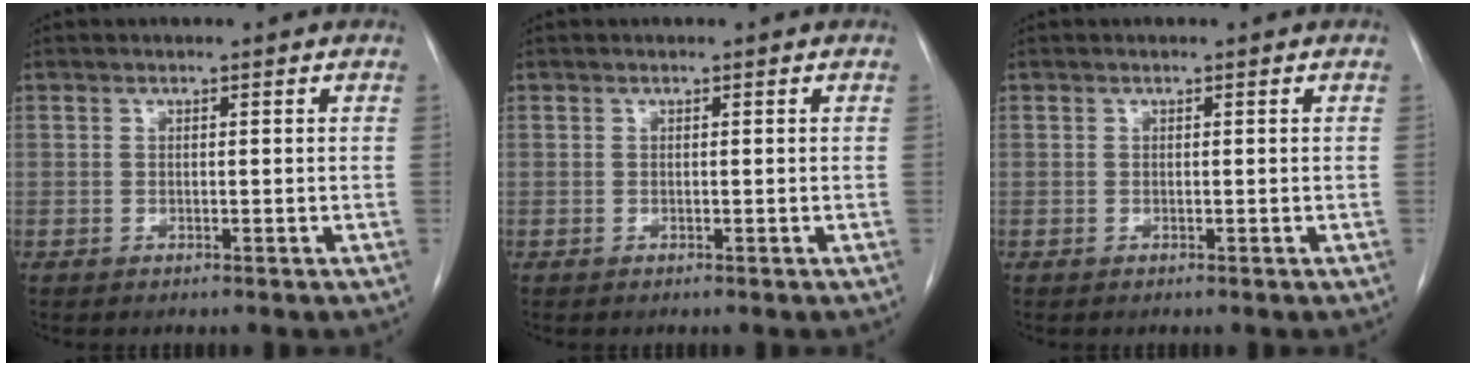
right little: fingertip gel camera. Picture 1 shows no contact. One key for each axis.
{"total": 0.0}
{"total": 0.0}